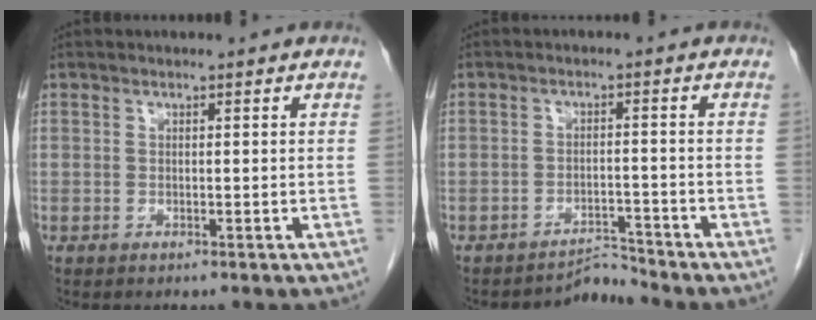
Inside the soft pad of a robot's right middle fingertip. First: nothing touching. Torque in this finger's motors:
{"motor_torque": [-0.47, 0.03, -0.05, -0.06]}